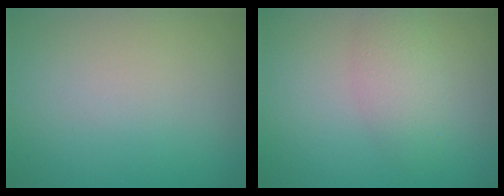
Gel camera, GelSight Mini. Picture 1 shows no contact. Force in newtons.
{"total": 2.7, "press": 2.7, "slide": 0.2}